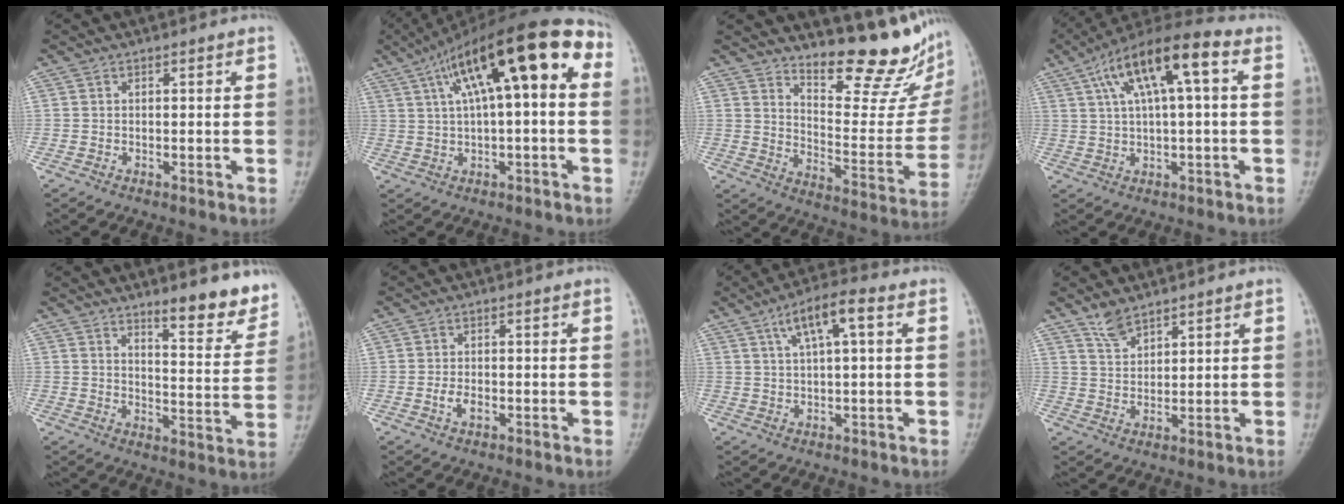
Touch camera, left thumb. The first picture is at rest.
{"total": 18.3, "force": [4.6, 5.8, 16.7], "torque": [-0.246, 0.047, 0.063]}
{"total": 16.9, "force": [14.0, 4.0, 8.6], "torque": [-0.083, -0.131, 0.202]}
{"total": 14.2, "force": [4.3, 4.3, 12.8], "torque": [-0.225, 0.033, 0.068]}
{"total": 10.2, "force": [7.6, 2.6, 6.3], "torque": [-0.052, -0.056, 0.109]}
{"total": 2.3, "force": [-0.9, 1.3, 1.7], "torque": [-0.033, 0.007, -0.015]}
{"total": 8.0, "force": [2.9, 2.0, 7.1], "torque": [-0.131, 0.015, 0.049]}
{"total": 4.2, "force": [3.4, 1.7, 1.8], "torque": [-0.025, -0.020, 0.071]}